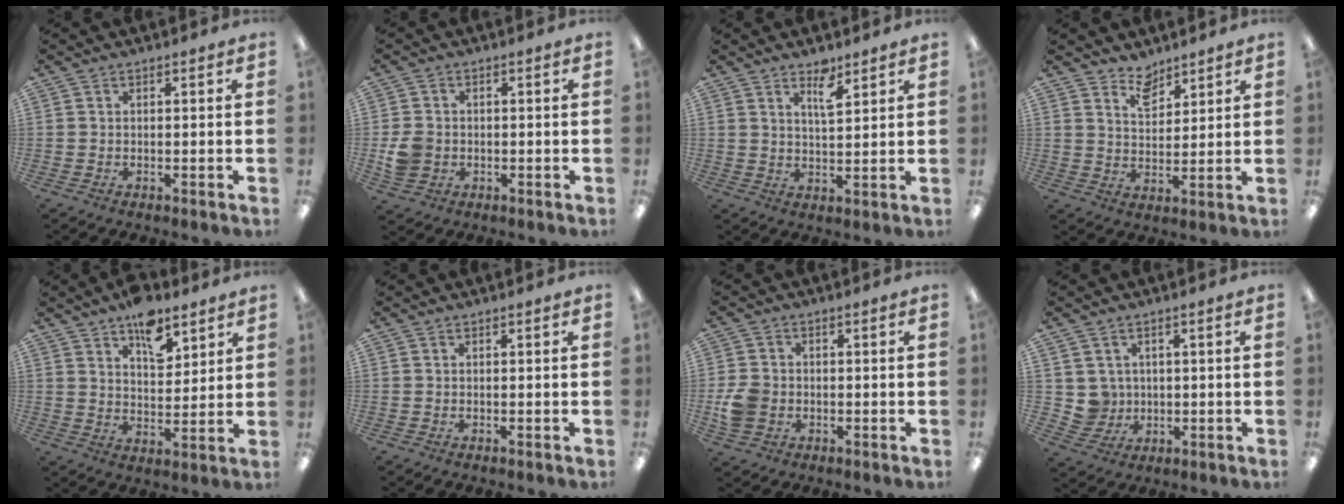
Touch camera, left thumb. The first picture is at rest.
{"total": 5.3, "force": [-0.8, 4.7, 2.4], "torque": [-0.040, 0.008, -0.012]}
{"total": 5.4, "force": [3.8, 1.9, 3.4], "torque": [-0.045, -0.021, 0.060]}
{"total": 6.3, "force": [5.2, 3.2, 1.6], "torque": [-0.016, -0.032, 0.094]}
{"total": 9.9, "force": [6.9, 5.0, 5.2], "torque": [-0.065, -0.036, 0.118]}
{"total": 0.0}
{"total": 6.4, "force": [-1.3, 5.4, 3.2], "torque": [-0.051, 0.007, -0.021]}
{"total": 4.8, "force": [1.8, 4.5, 0.1], "torque": [-0.015, -0.001, 0.038]}